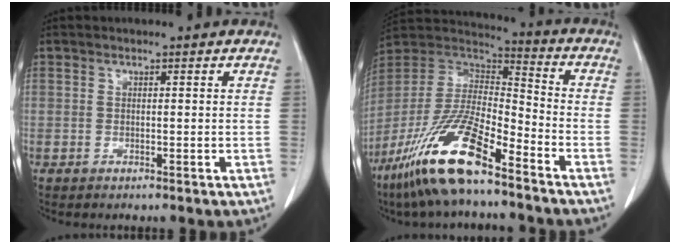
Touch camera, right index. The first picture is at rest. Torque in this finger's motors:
{"motor_torque": [0.23, -0.38, 0.22, 0.04]}